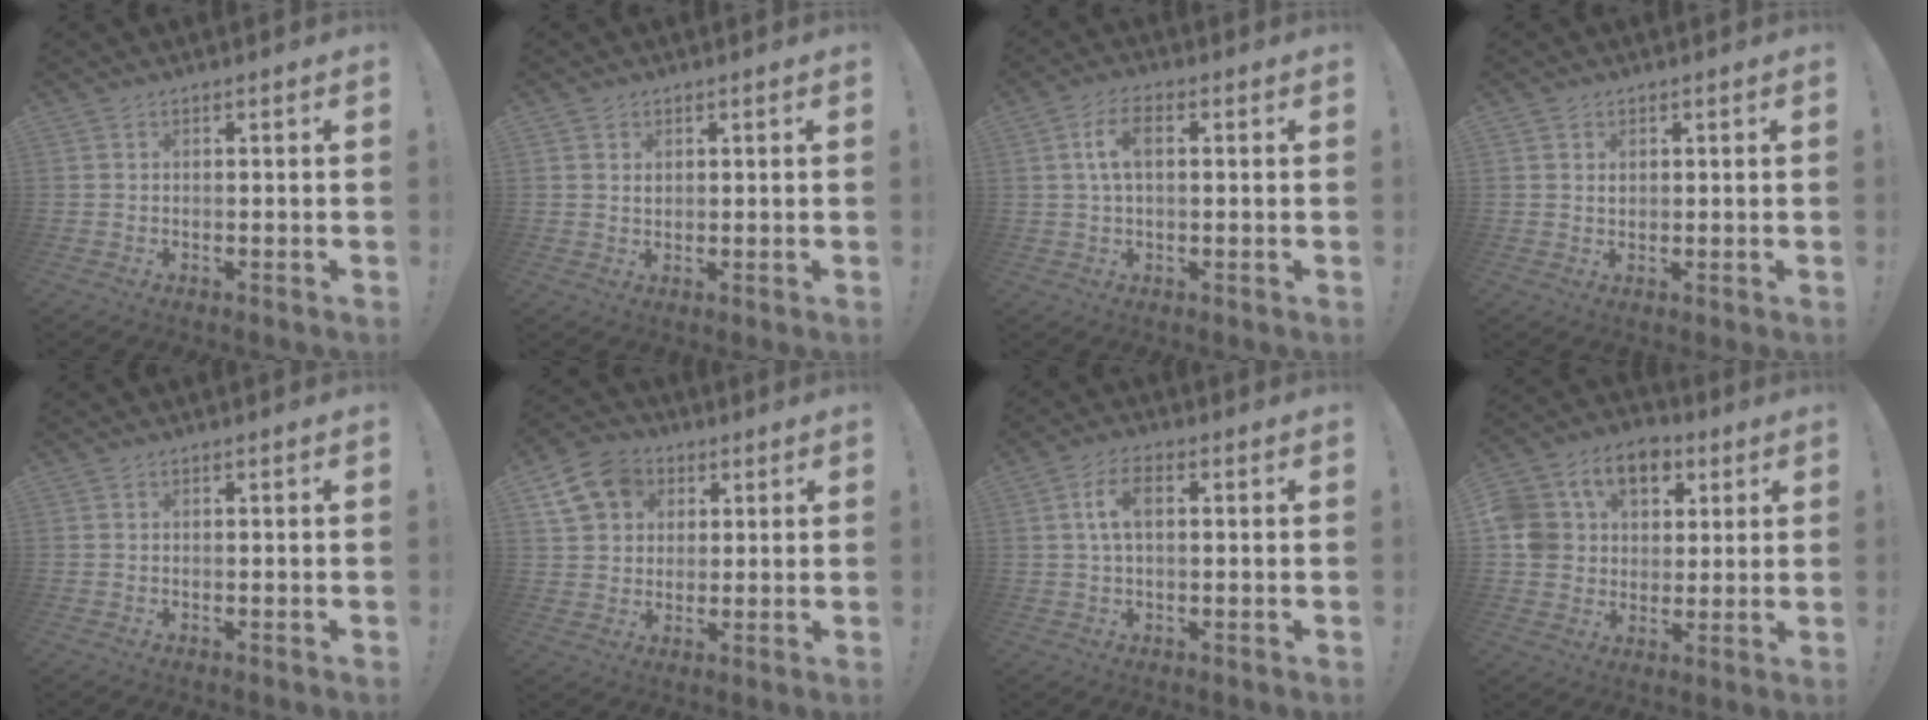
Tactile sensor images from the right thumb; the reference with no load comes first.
{"total": 1.5, "force": [0.9, 1.1, 0.3], "torque": [-0.006, -0.001, 0.018]}
{"total": 6.5, "force": [1.4, 3.2, 5.4], "torque": [-0.101, 0.004, 0.022]}
{"total": 1.4, "force": [0.8, 1.1, 0.3], "torque": [-0.006, 0.000, 0.015]}
{"total": 0.0}
{"total": 12.1, "force": [4.5, 10.0, 5.1], "torque": [-0.081, -0.009, 0.095]}
{"total": 6.1, "force": [1.3, 3.0, 5.1], "torque": [-0.095, 0.003, 0.020]}
{"total": 14.4, "force": [5.6, 11.2, 7.2], "torque": [-0.119, -0.019, 0.110]}